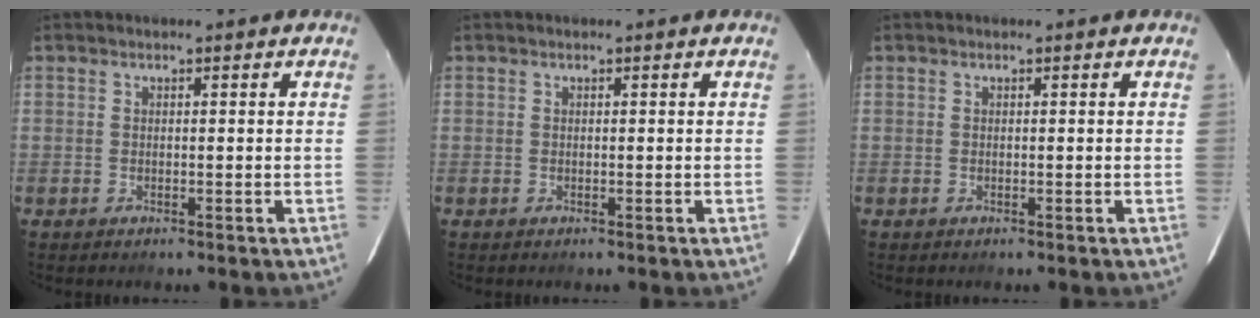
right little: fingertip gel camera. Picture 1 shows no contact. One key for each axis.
{"total": 0.0}
{"total": 0.0}